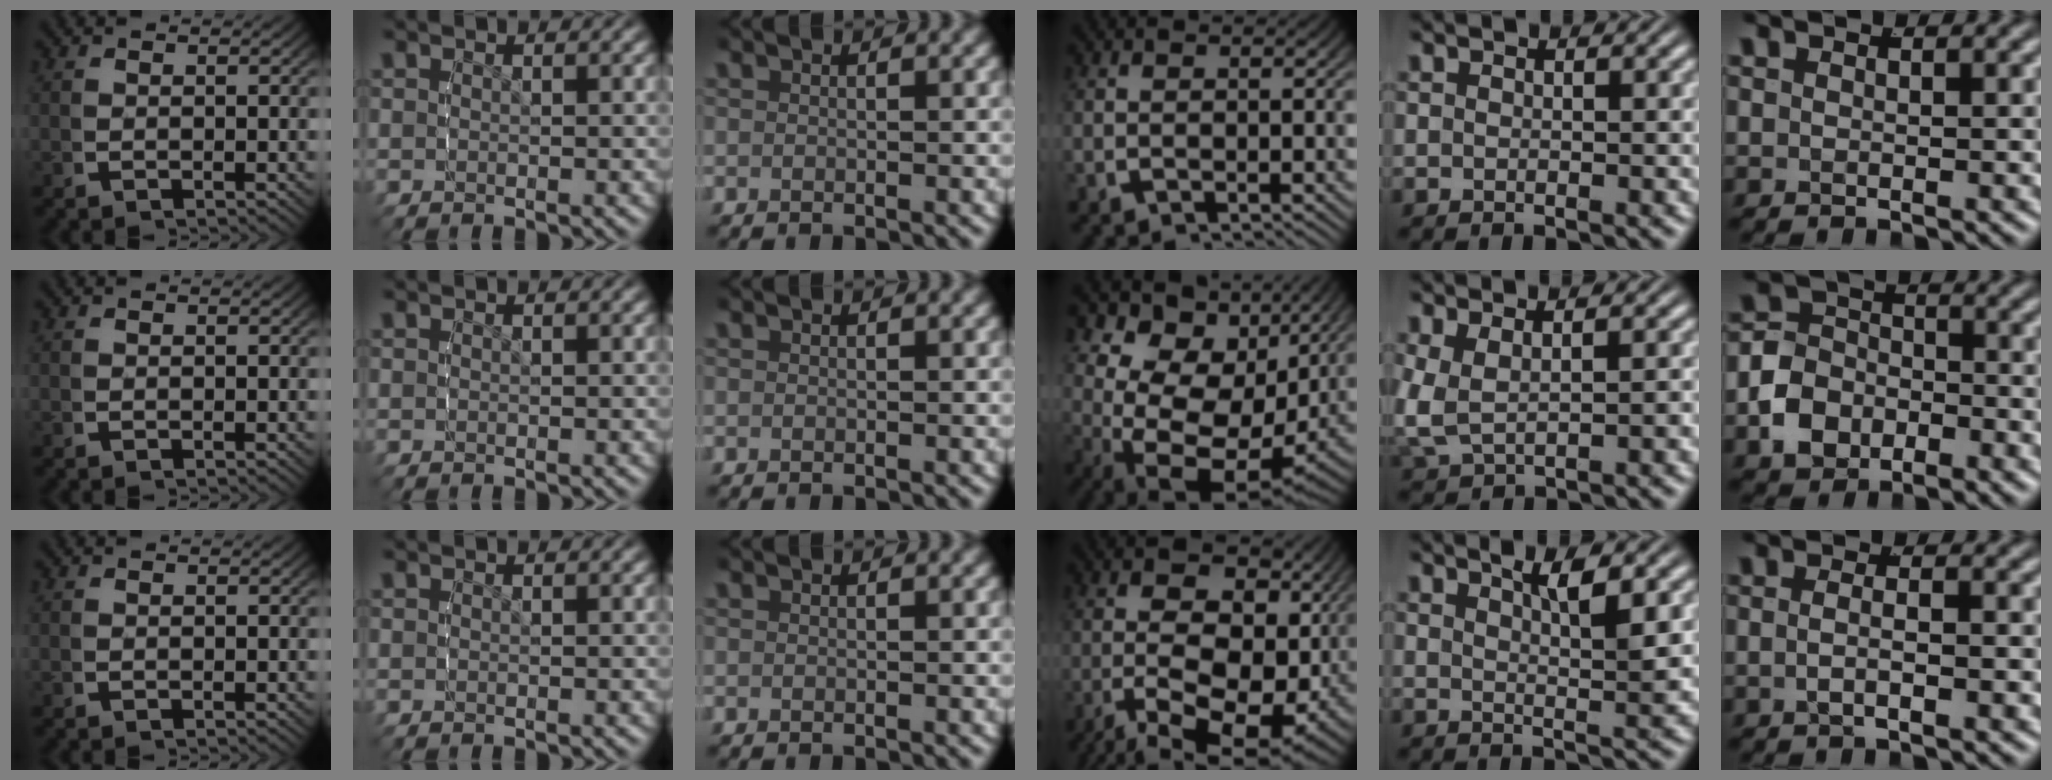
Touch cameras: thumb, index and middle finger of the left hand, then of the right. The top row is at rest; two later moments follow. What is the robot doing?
{"motion": "lift_and_place", "object": "sponge"}